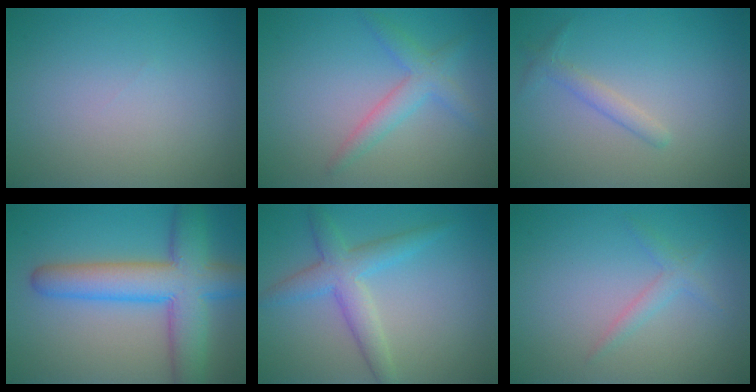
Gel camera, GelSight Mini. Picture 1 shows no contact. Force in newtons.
{"total": 2.6, "press": 2.6, "slide": 0.1}
{"total": 1.4, "press": 1.4, "slide": 0.0}
{"total": 8.5, "press": 8.4, "slide": 0.4}
{"total": 3.8, "press": 3.8, "slide": 0.2}
{"total": 1.4, "press": 1.4, "slide": 0.0}